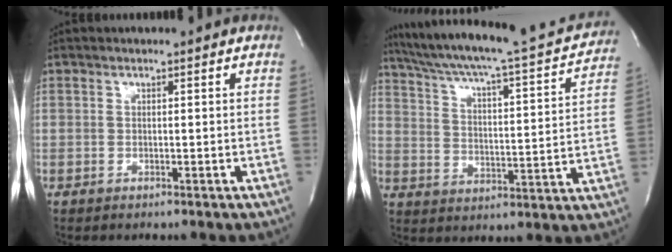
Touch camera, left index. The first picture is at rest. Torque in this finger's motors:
{"motor_torque": [-0.41, -0.42, 0.12, 0.06]}